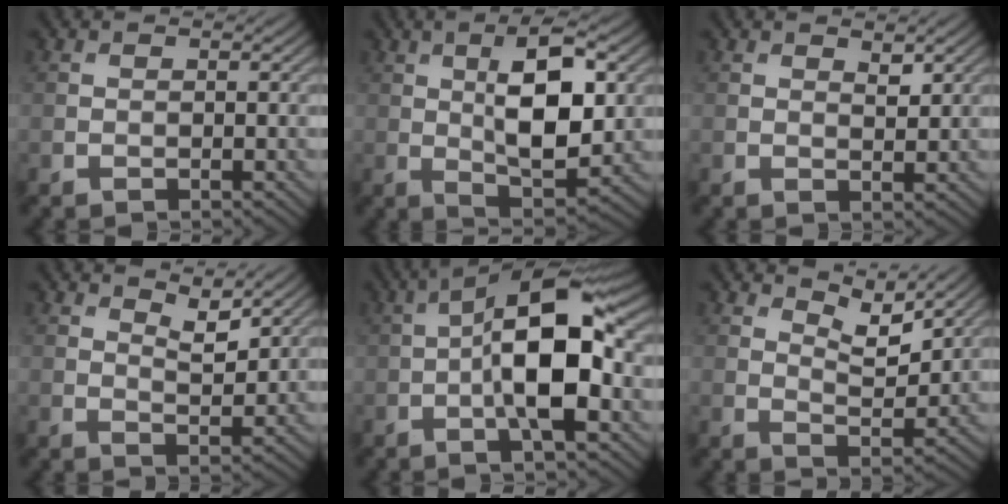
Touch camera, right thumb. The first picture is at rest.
{"total": 10.2, "force": [1.8, 4.0, 9.2], "torque": [-0.158, 0.001, 0.031]}
{"total": 1.6, "force": [1.2, 0.5, 1.0], "torque": [-0.019, -0.005, 0.022]}
{"total": 3.4, "force": [2.6, 0.8, 2.1], "torque": [-0.042, -0.009, 0.047]}
{"total": 12.0, "force": [-1.4, 4.2, 11.2], "torque": [-0.188, 0.017, -0.034]}
{"total": 5.4, "force": [4.0, 1.6, 3.1], "torque": [-0.063, -0.009, 0.071]}